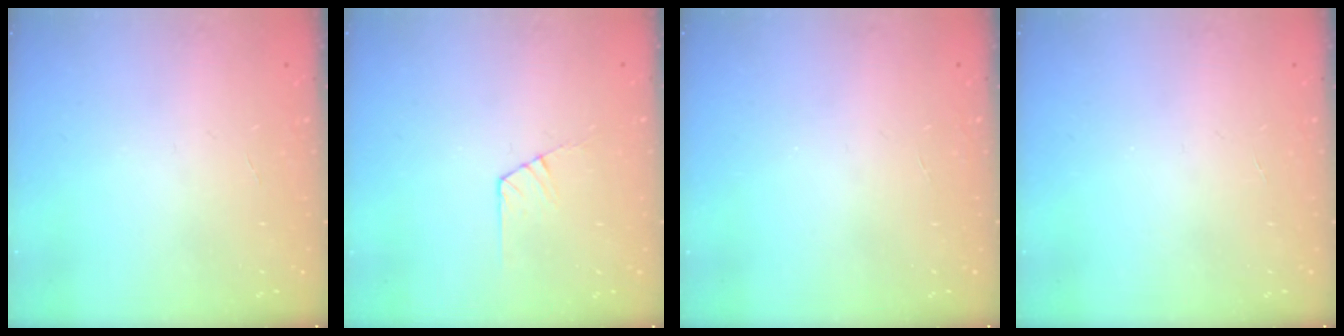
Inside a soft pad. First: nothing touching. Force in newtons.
{"total": 4.4, "press": 4.3, "slide": 0.6}
{"total": 0.0}
{"total": 0.0}